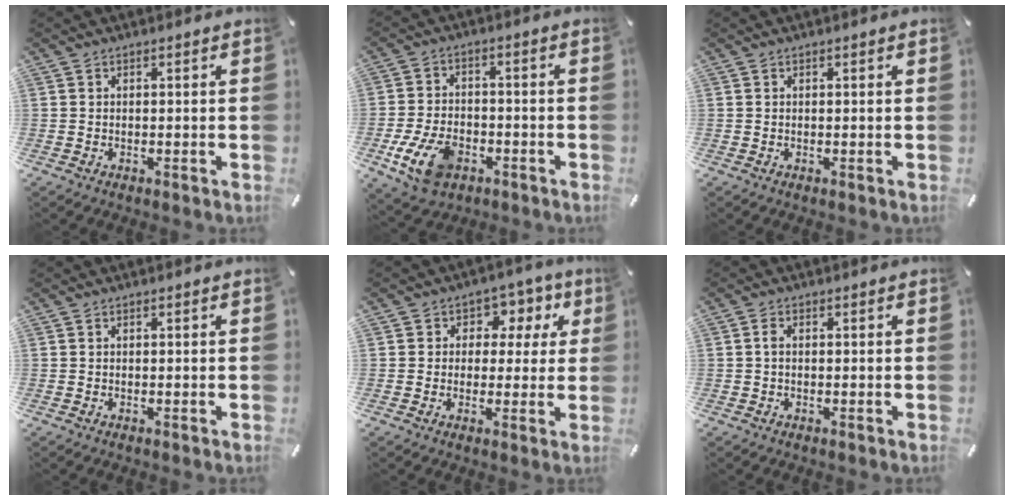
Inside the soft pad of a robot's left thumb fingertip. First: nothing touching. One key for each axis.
{"total": 10.6, "fx": -4.5, "fy": 6.8, "fz": 6.8, "tx": -0.144, "ty": 0.005, "tz": -0.081}
{"total": 0.0}
{"total": 0.0}
{"total": 7.5, "fx": 1.6, "fy": 6.5, "fz": 3.4, "tx": -0.035, "ty": -0.003, "tz": 0.022}
{"total": 1.4, "fx": 0.1, "fy": 0.7, "fz": 1.2, "tx": -0.024, "ty": 0.004, "tz": 0.000}